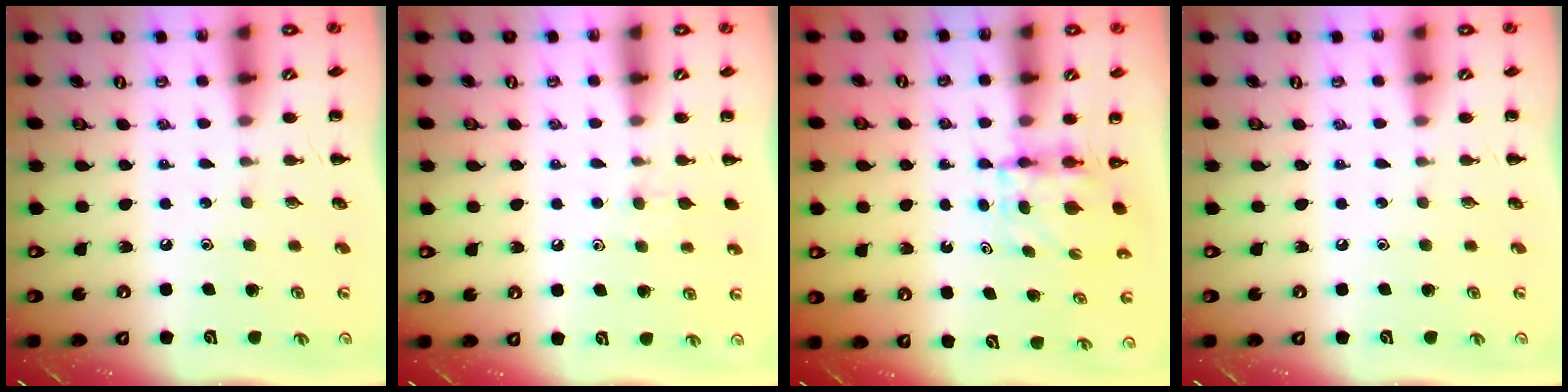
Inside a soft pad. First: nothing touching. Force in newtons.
{"total": 5.0, "press": 4.7, "slide": 1.7}
{"total": 3.9, "press": 3.9, "slide": 0.3}
{"total": 0.0}